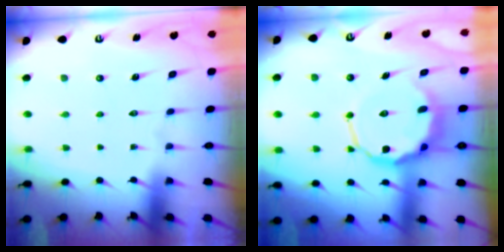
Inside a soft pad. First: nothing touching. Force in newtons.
{"total": 10.1, "press": 9.5, "slide": 3.3}